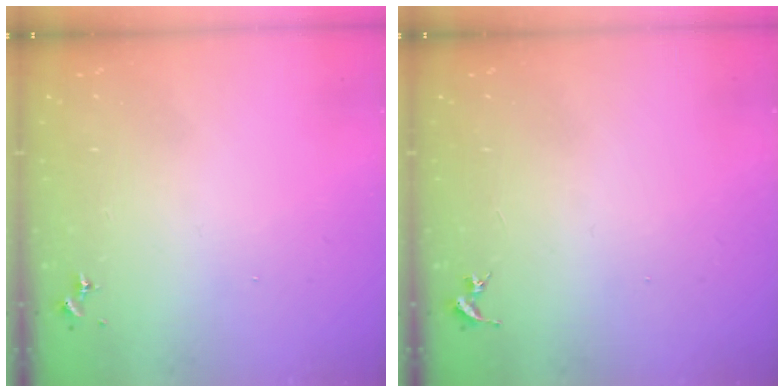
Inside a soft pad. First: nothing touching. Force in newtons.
{"total": 0.0}